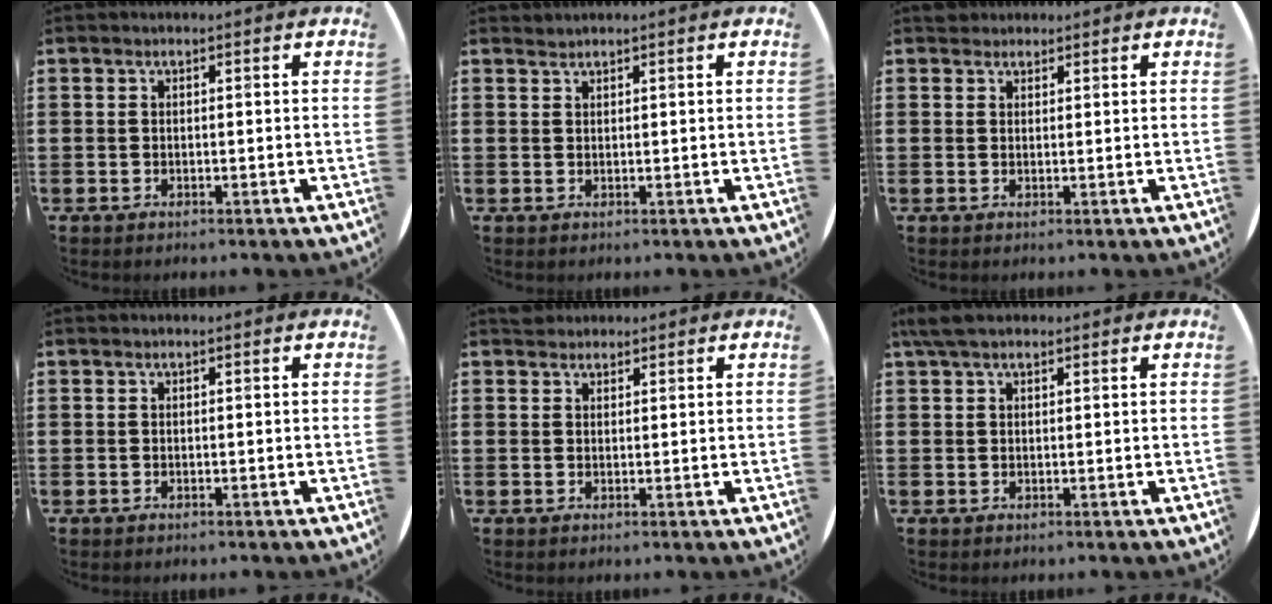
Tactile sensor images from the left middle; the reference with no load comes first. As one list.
[{"total": 0.6, "force": [0.6, -0.1, -0.1], "torque": [0.003, 0.001, 0.012]}, {"total": 1.4, "force": [1.3, 0.5, 0.0], "torque": [0.006, 0.001, 0.025]}, {"total": 0.0}, {"total": 1.4, "force": [1.3, 0.5, -0.1], "torque": [-0.002, 0.003, 0.027]}, {"total": 3.0, "force": [2.1, 1.2, 1.8], "torque": [-0.040, 0.007, 0.040]}]